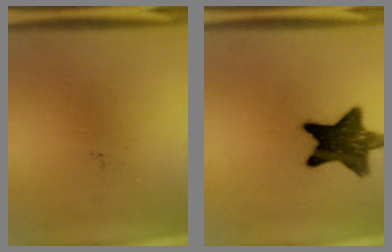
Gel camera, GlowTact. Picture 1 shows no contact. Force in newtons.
{"total": 13.3}